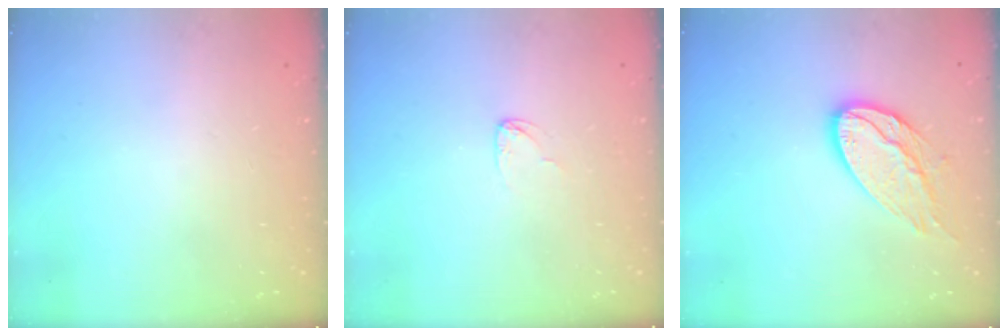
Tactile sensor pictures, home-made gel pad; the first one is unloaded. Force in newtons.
{"total": 2.9, "press": 2.9, "slide": 0.2}
{"total": 12.9, "press": 12.9, "slide": 1.0}